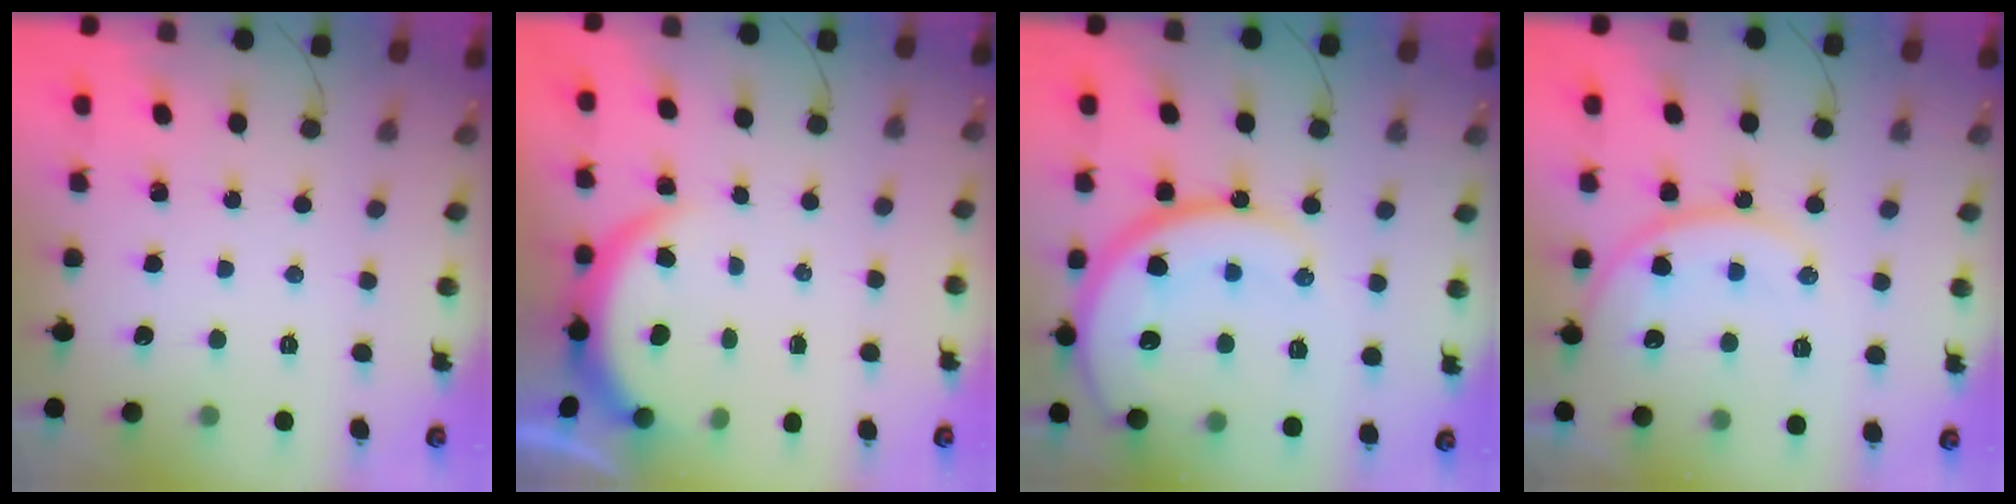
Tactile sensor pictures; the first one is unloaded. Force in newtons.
{"total": 3.8, "press": 3.8, "slide": 0.2}
{"total": 21.0, "press": 20.9, "slide": 2.2}
{"total": 15.0, "press": 14.9, "slide": 1.3}